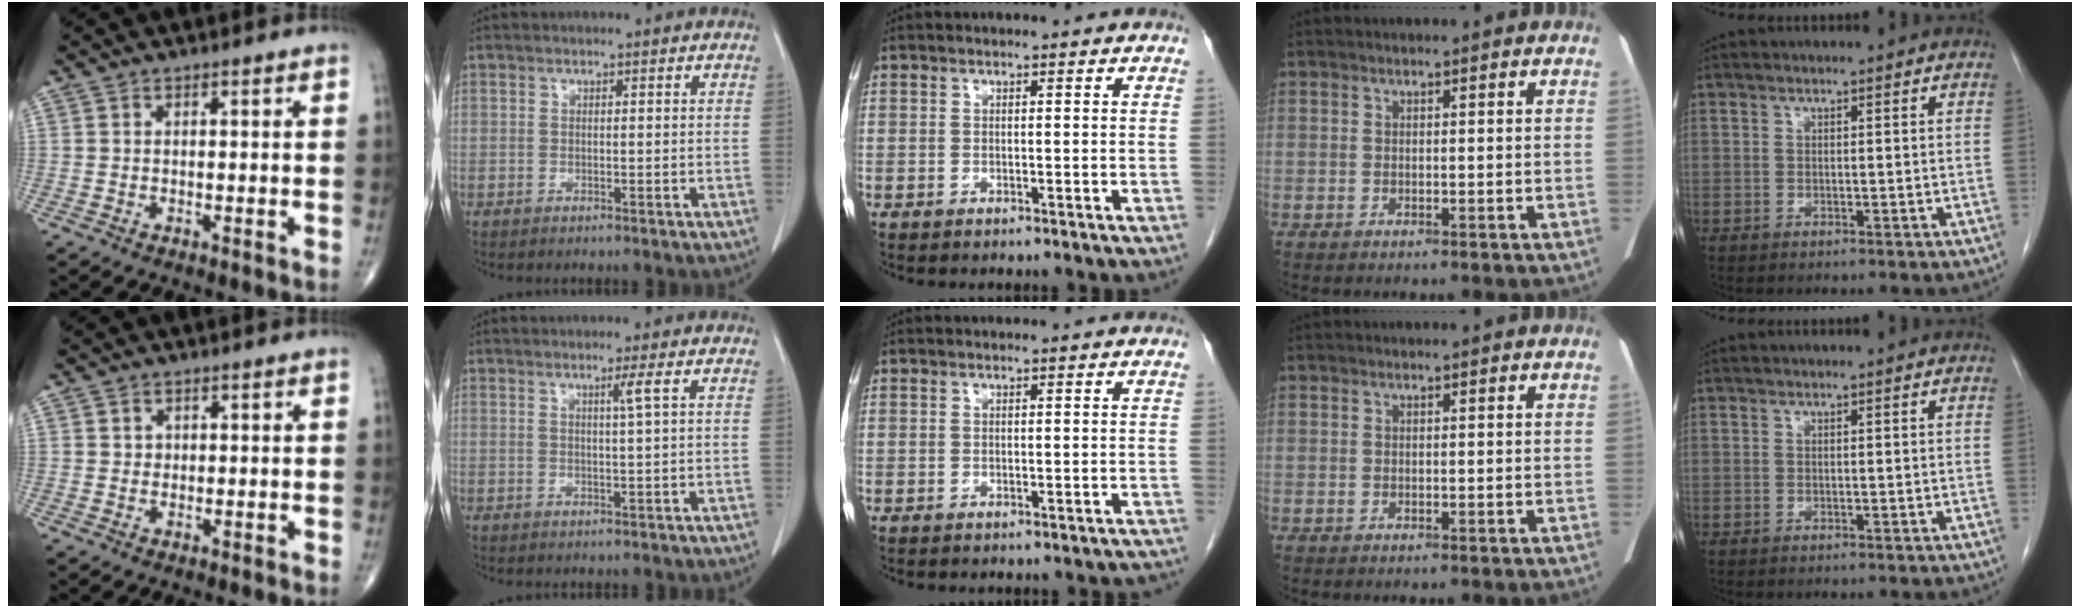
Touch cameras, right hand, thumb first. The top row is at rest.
{"thumb": {"total": 1.0, "force": [0.2, 0.9, 0.2], "torque": [0.004, 0.001, 0.003]}, "index": {"total": 1.8, "force": [0.7, -0.7, 1.5], "torque": [-0.029, -0.005, 0.014]}, "middle": {"total": 3.6, "force": [-3.3, 1.1, 0.9], "torque": [-0.010, -0.006, -0.032]}}